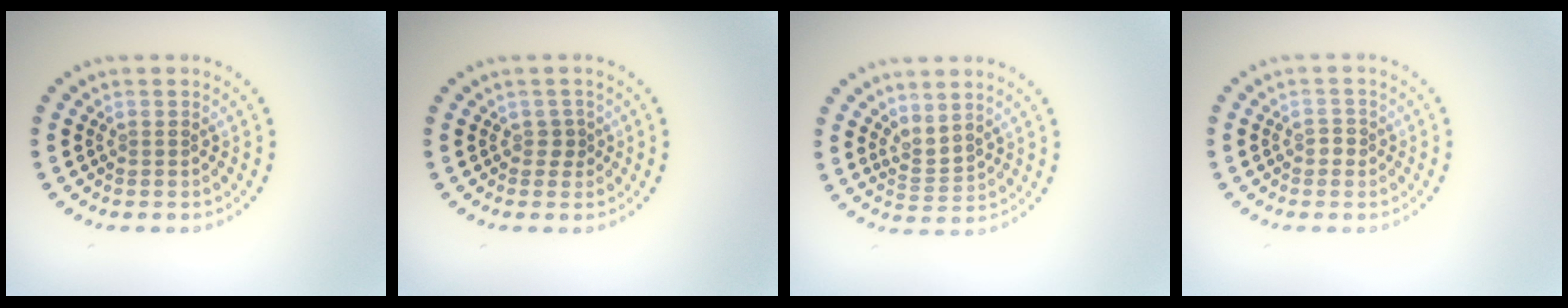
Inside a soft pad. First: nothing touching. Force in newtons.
{"total": 1.0, "press": 0.7, "slide": 0.6}
{"total": 2.1, "press": 1.4, "slide": 1.6}
{"total": 1.1, "press": 1.0, "slide": 0.4}